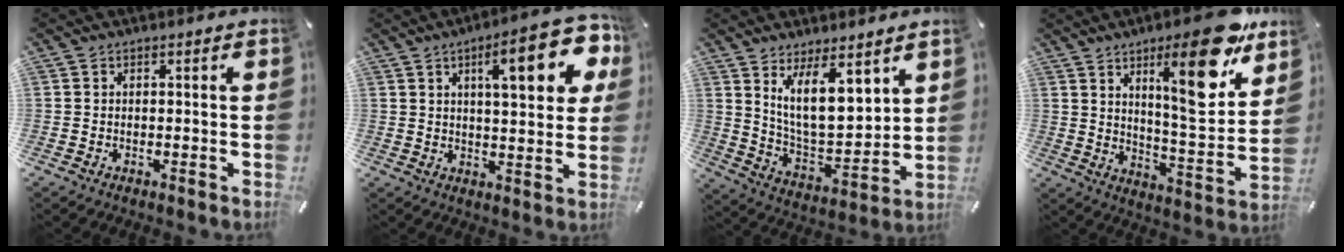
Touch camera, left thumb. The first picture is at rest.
{"total": 17.1, "force": [6.9, 5.5, 14.7], "torque": [-0.208, -0.018, 0.101]}
{"total": 13.9, "force": [8.5, 6.0, 9.3], "torque": [-0.167, -0.046, 0.153]}
{"total": 19.7, "force": [11.4, 5.3, 15.2], "torque": [-0.215, -0.075, 0.171]}